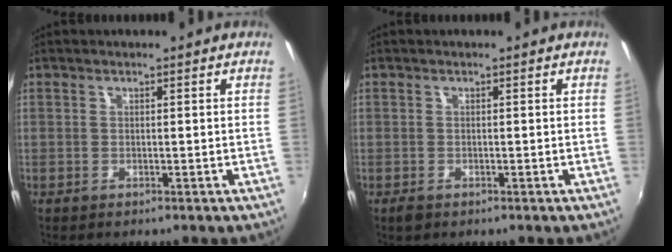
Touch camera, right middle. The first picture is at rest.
{"total": 1.5, "force": [-1.0, 0.8, 0.7], "torque": [-0.014, -0.005, -0.019]}